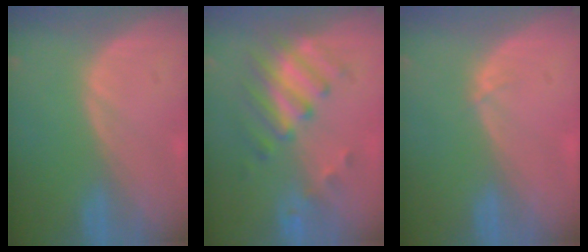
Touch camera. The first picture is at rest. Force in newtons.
{"total": 8.1, "press": 7.0, "slide": 3.9}
{"total": 0.6, "press": 0.4, "slide": 0.3}